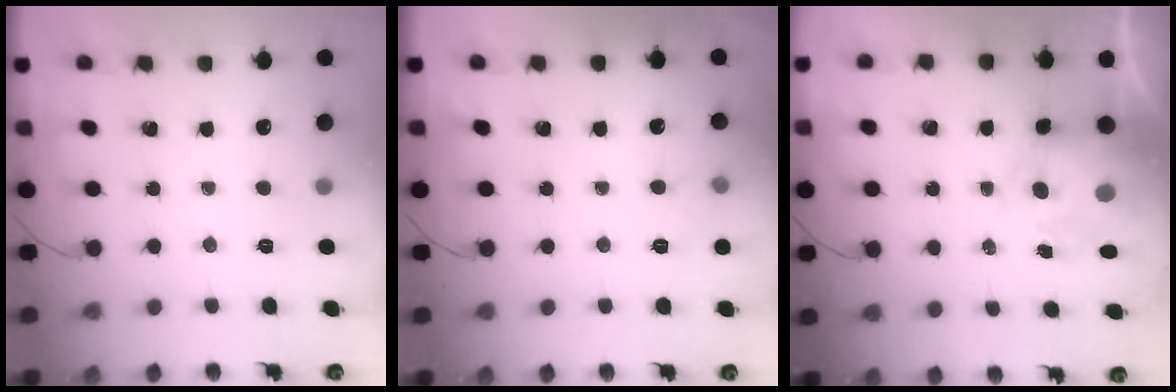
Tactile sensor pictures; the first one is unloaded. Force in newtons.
{"total": 7.2, "press": 7.0, "slide": 1.9}
{"total": 8.4, "press": 8.3, "slide": 1.4}